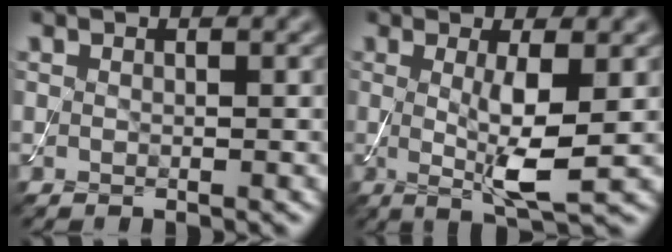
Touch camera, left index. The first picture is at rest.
{"total": 4.8, "force": [0.0, 0.8, 4.7], "torque": [-0.088, -0.014, 0.004]}